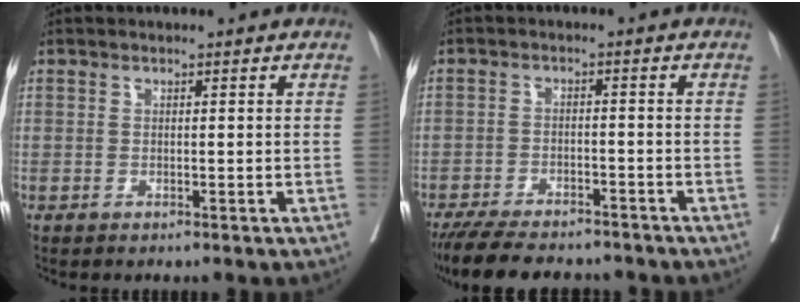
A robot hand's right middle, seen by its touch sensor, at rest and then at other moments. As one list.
[{"total": 12.9, "force": [-11.2, 3.2, 5.4], "torque": [-0.098, -0.010, -0.163]}]